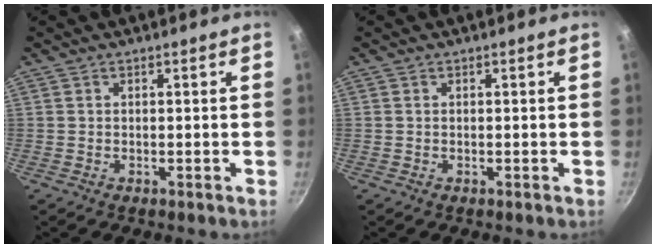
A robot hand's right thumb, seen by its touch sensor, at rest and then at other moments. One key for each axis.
{"total": 0.0}